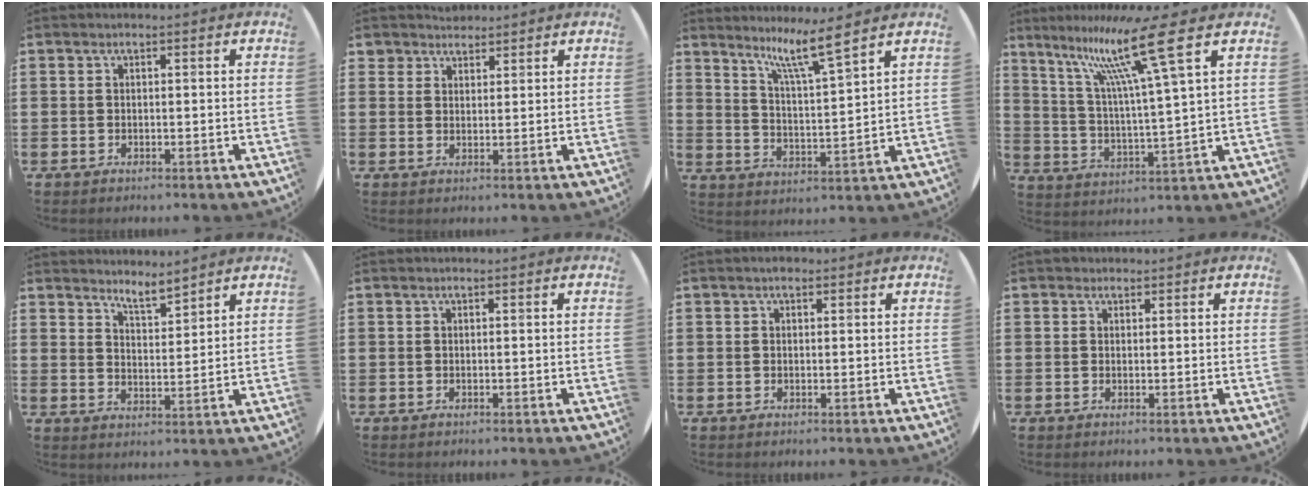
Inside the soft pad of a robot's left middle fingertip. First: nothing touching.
{"total": 2.7, "force": [2.5, 1.1, -0.1], "torque": [-0.006, 0.003, 0.049]}
{"total": 8.2, "force": [6.8, 0.3, 4.5], "torque": [-0.091, -0.031, 0.113]}
{"total": 13.8, "force": [8.5, 0.9, 10.9], "torque": [-0.213, -0.018, 0.132]}
{"total": 4.4, "force": [4.4, -0.1, 0.5], "torque": [-0.019, -0.021, 0.080]}
{"total": 0.0}
{"total": 0.7, "force": [0.5, 0.4, 0.3], "torque": [0.002, 0.001, 0.008]}
{"total": 0.7, "force": [0.6, 0.4, -0.1], "torque": [0.000, 0.003, 0.012]}